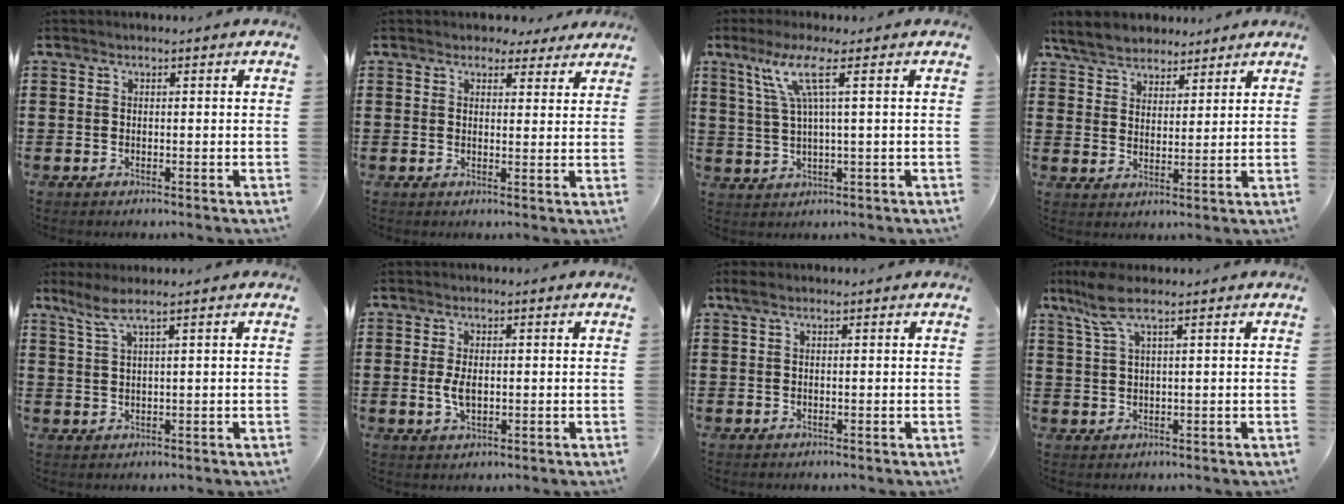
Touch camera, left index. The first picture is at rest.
{"total": 3.1, "force": [2.7, 1.3, 0.7], "torque": [-0.013, -0.002, 0.049]}
{"total": 6.6, "force": [2.3, 0.1, 6.2], "torque": [-0.133, -0.007, 0.035]}
{"total": 5.7, "force": [5.1, 2.3, 1.2], "torque": [-0.046, -0.007, 0.096]}
{"total": 2.9, "force": [1.7, -0.2, 2.4], "torque": [-0.059, -0.003, 0.027]}
{"total": 3.5, "force": [0.0, 1.8, 3.0], "torque": [-0.066, 0.002, -0.003]}
{"total": 0.9, "force": [0.2, 0.3, 0.8], "torque": [-0.016, 0.003, 0.004]}
{"total": 5.0, "force": [2.6, 0.7, 4.2], "torque": [-0.104, 0.000, 0.043]}